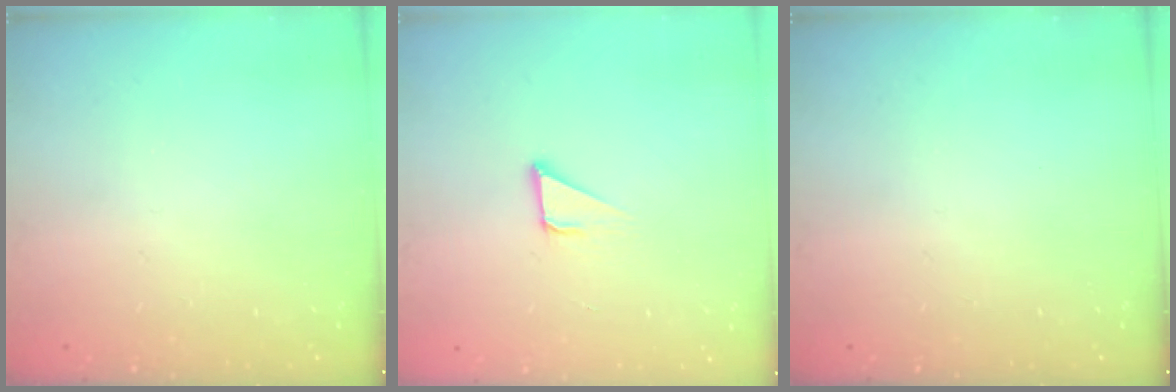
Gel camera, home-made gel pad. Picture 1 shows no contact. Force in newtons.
{"total": 2.1, "press": 2.1, "slide": 0.0}
{"total": 0.0}